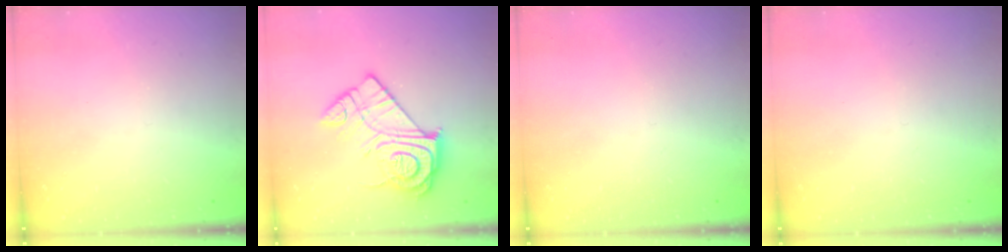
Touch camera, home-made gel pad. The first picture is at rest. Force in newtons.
{"total": 16.5, "press": 16.4, "slide": 1.3}
{"total": 0.0}
{"total": 0.0}